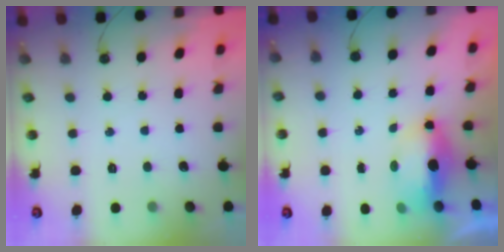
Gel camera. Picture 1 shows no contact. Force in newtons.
{"total": 6.8, "press": 6.8, "slide": 0.8}